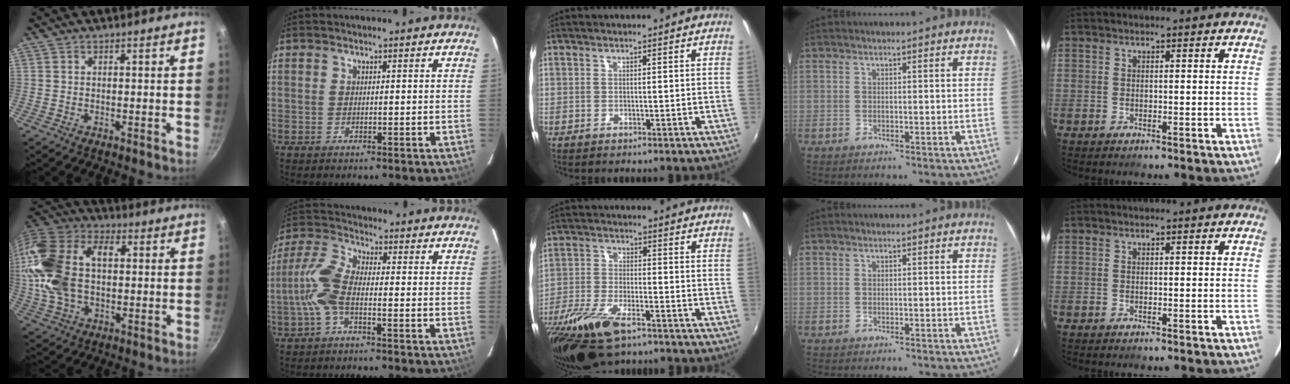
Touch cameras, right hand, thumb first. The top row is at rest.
{"thumb": {"total": 20.3, "force": [1.9, 13.0, 15.5], "torque": [-0.301, 0.028, 0.025]}, "index": {"total": 6.8, "force": [-2.3, 2.0, 6.1], "torque": [-0.149, 0.012, -0.052]}, "middle": {"total": 14.4, "force": [-9.8, 5.1, 9.2], "torque": [-0.210, -0.037, -0.188]}}